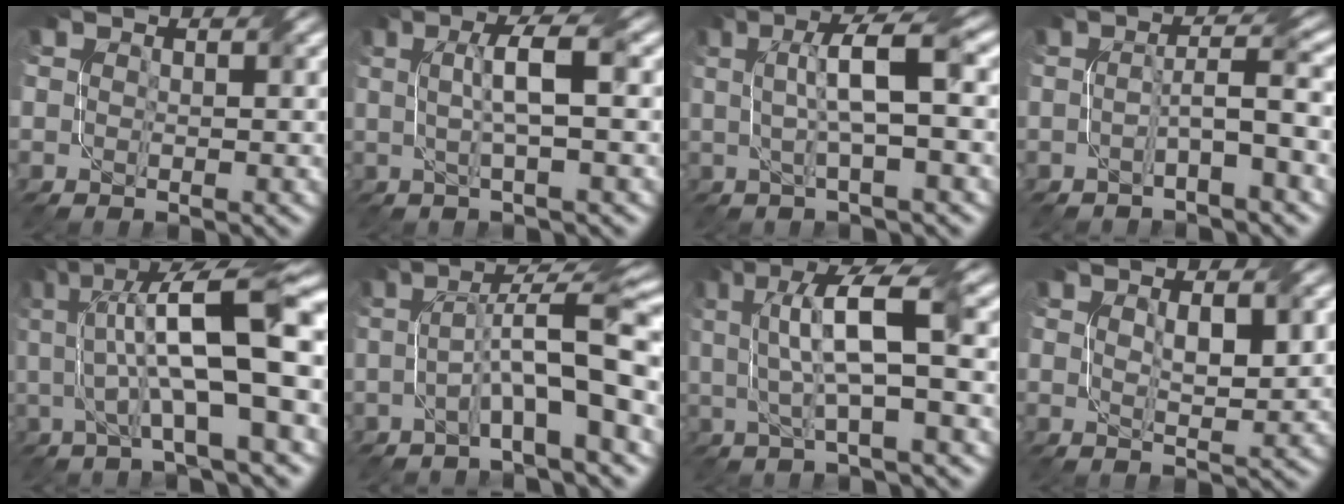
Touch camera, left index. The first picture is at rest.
{"total": 4.4, "force": [0.5, 0.7, 4.3], "torque": [-0.079, 0.010, 0.012]}
{"total": 5.8, "force": [0.8, 1.1, 5.6], "torque": [-0.096, 0.012, 0.013]}
{"total": 3.7, "force": [-0.8, 0.3, 3.6], "torque": [-0.060, 0.016, -0.021]}
{"total": 13.4, "force": [1.4, 3.5, 12.9], "torque": [-0.205, 0.023, 0.023]}
{"total": 8.0, "force": [-0.8, 1.3, 7.9], "torque": [-0.124, 0.029, -0.024]}
{"total": 7.3, "force": [1.4, 1.6, 6.9], "torque": [-0.137, 0.013, 0.025]}
{"total": 2.4, "force": [0.7, 0.7, 2.2], "torque": [-0.043, 0.000, 0.018]}